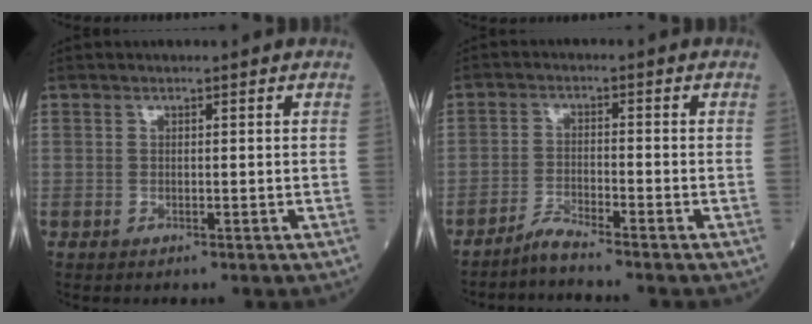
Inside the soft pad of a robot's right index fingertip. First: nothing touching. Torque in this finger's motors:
{"motor_torque": [-0.21, -0.19, -0.02, -0.01]}